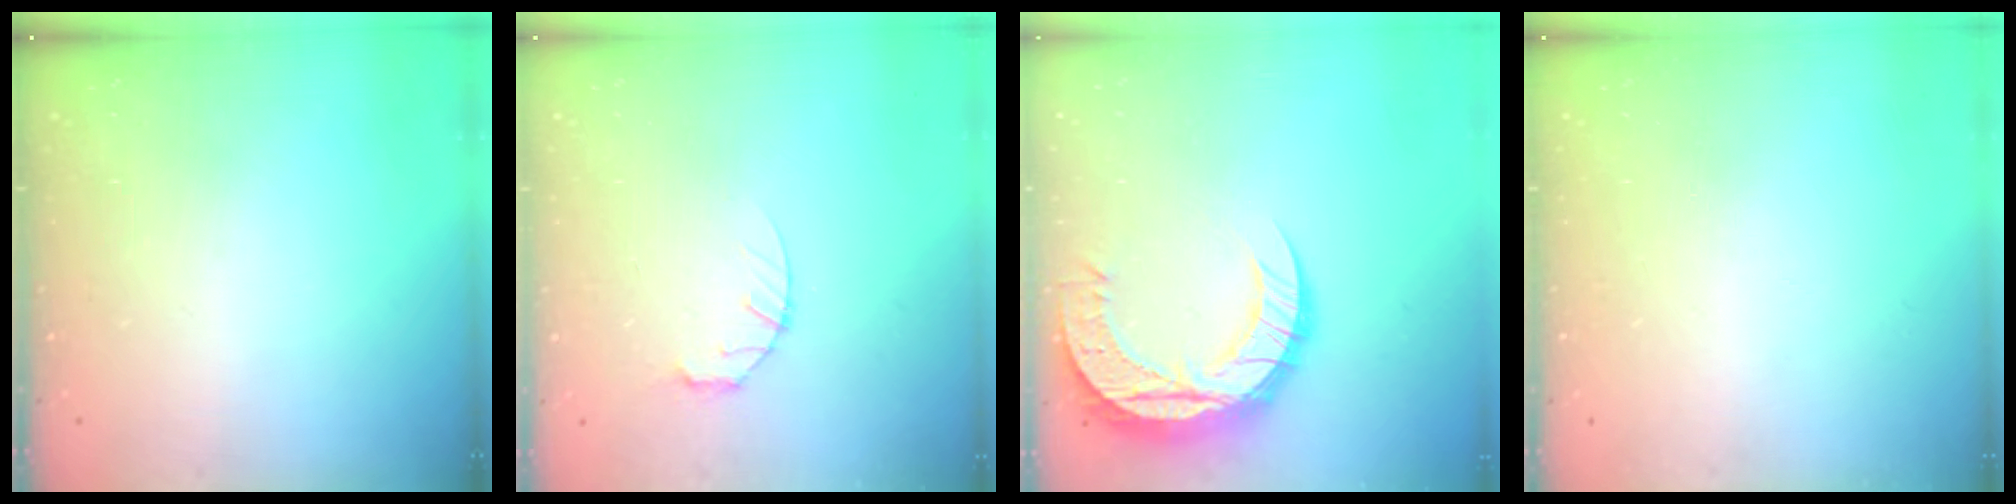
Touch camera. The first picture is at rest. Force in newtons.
{"total": 3.1, "press": 3.1, "slide": 0.4}
{"total": 19.0, "press": 18.9, "slide": 1.4}
{"total": 0.0}